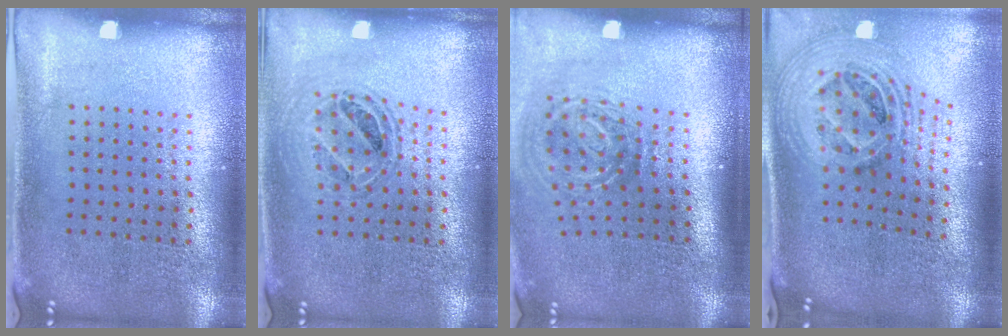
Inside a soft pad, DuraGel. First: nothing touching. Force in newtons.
{"total": 0.8, "press": 0.8, "slide": 0.1}
{"total": 2.0, "press": 1.2, "slide": 1.6}
{"total": 2.7, "press": 1.9, "slide": 1.9}